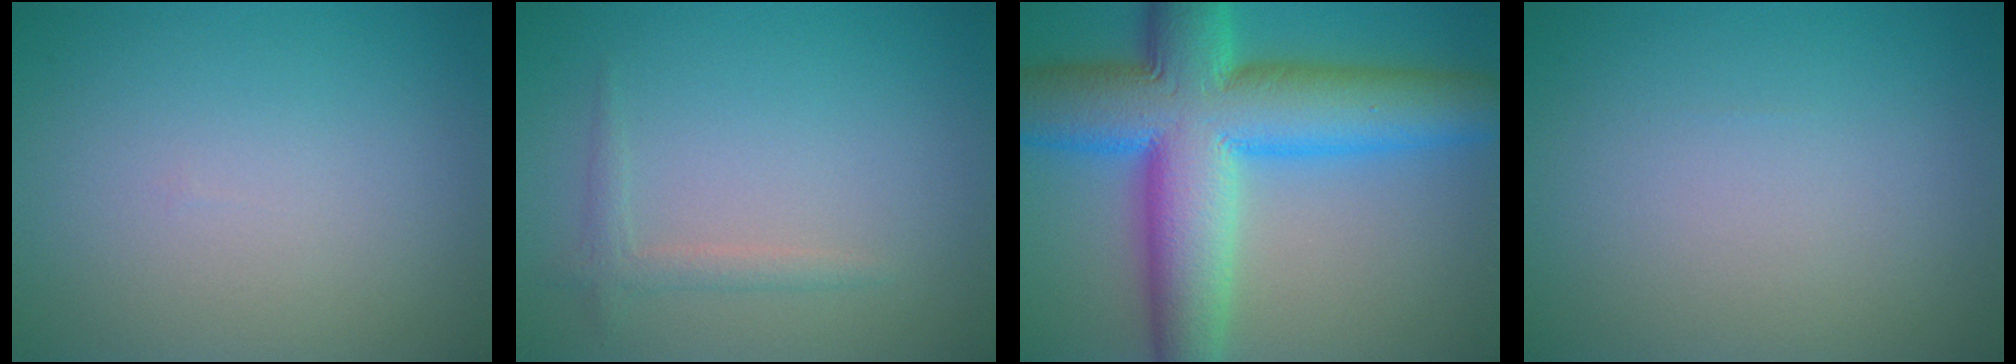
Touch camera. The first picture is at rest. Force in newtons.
{"total": 1.4, "press": 1.4, "slide": 0.1}
{"total": 13.8, "press": 13.8, "slide": 0.5}
{"total": 0.0}